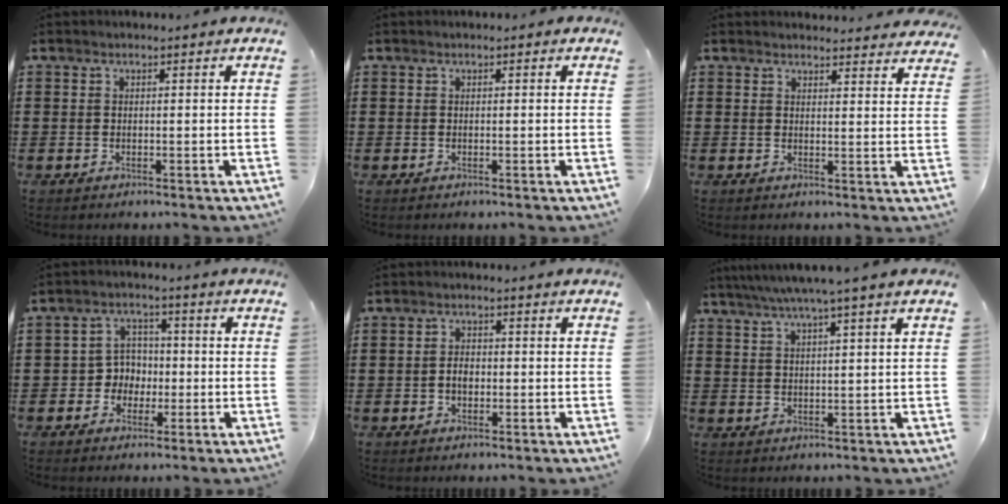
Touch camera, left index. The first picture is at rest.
{"total": 0.0}
{"total": 2.9, "force": [2.8, 0.3, 0.1], "torque": [-0.002, -0.013, 0.053]}
{"total": 4.6, "force": [-1.0, 4.3, 1.3], "torque": [-0.042, 0.013, -0.022]}
{"total": 2.3, "force": [-0.3, 1.4, 1.7], "torque": [-0.035, 0.004, -0.007]}
{"total": 4.4, "force": [3.2, -0.7, 2.9], "torque": [-0.062, -0.009, 0.055]}